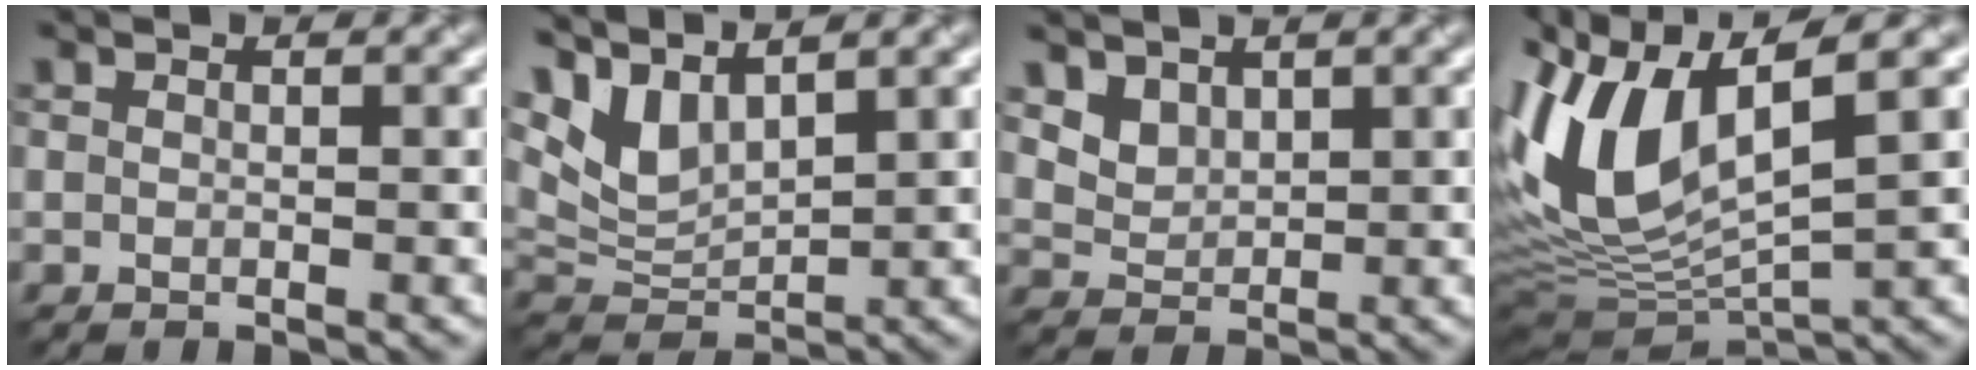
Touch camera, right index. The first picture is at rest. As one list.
[{"total": 4.4, "force": [3.6, 1.6, 2.1], "torque": [-0.057, 0.000, 0.075]}, {"total": 2.6, "force": [2.2, 1.4, 0.3], "torque": [-0.019, -0.005, 0.061]}, {"total": 9.5, "force": [3.0, 4.0, 8.1], "torque": [-0.180, 0.008, 0.057]}]